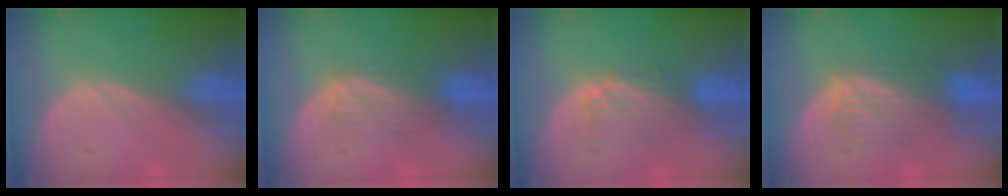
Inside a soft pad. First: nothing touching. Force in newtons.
{"total": 4.1, "press": 4.1, "slide": 0.1}
{"total": 5.0, "press": 4.2, "slide": 2.7}
{"total": 6.3, "press": 6.3, "slide": 0.6}